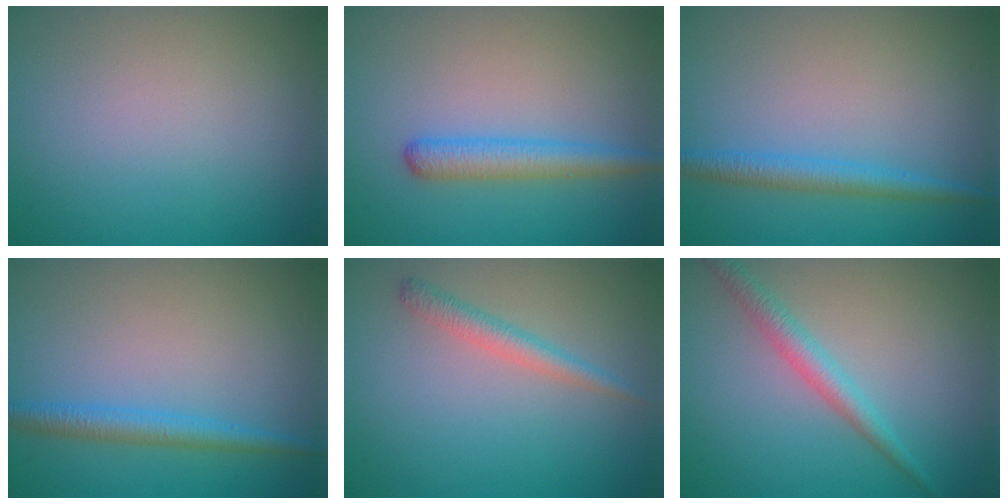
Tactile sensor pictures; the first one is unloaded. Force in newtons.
{"total": 2.9, "press": 2.9, "slide": 0.1}
{"total": 2.4, "press": 2.4, "slide": 0.1}
{"total": 2.4, "press": 2.4, "slide": 0.1}
{"total": 1.9, "press": 1.9, "slide": 0.0}
{"total": 2.4, "press": 2.3, "slide": 0.2}